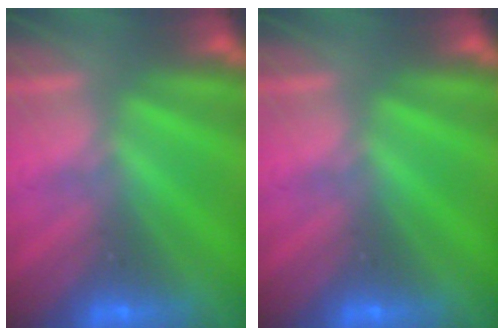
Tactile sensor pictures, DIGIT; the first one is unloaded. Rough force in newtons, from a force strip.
{"total": 0.0}